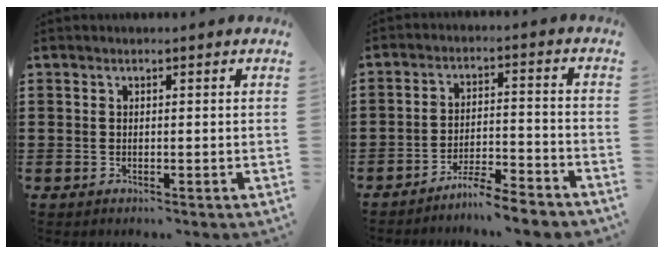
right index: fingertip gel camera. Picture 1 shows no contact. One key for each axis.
{"total": 5.5, "fx": -5.2, "fy": -0.3, "fz": 1.6, "tx": -0.035, "ty": -0.002, "tz": -0.105}